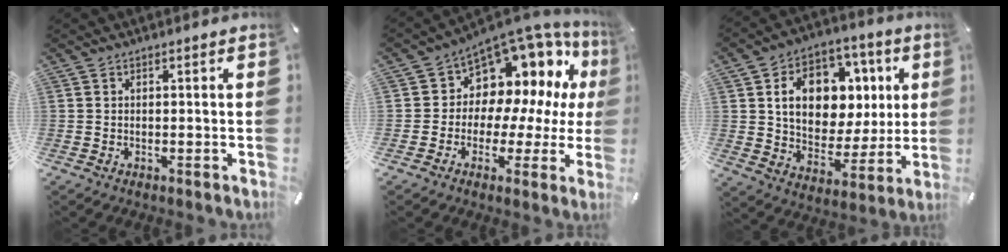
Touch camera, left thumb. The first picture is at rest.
{"total": 11.1, "force": [6.1, 8.2, 4.4], "torque": [-0.076, -0.071, 0.112]}
{"total": 15.8, "force": [4.9, 12.3, 8.7], "torque": [-0.129, -0.018, 0.095]}